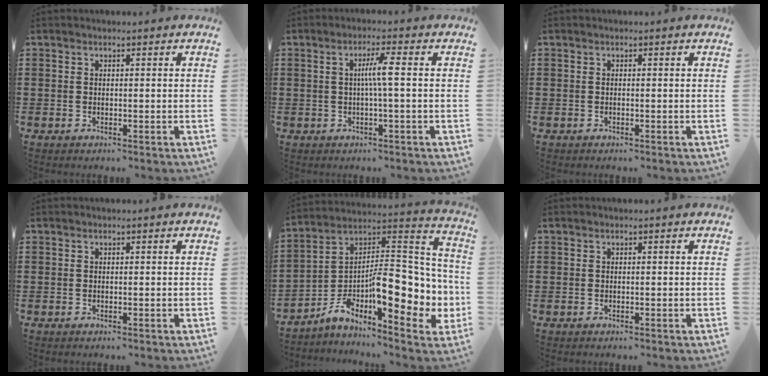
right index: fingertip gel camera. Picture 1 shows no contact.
{"total": 3.8, "force": [0.0, -0.1, 3.8], "torque": [-0.071, -0.001, -0.007]}
{"total": 0.0}
{"total": 0.0}
{"total": 14.0, "force": [-4.7, 5.6, 11.9], "torque": [-0.180, -0.028, -0.084]}
{"total": 0.0}